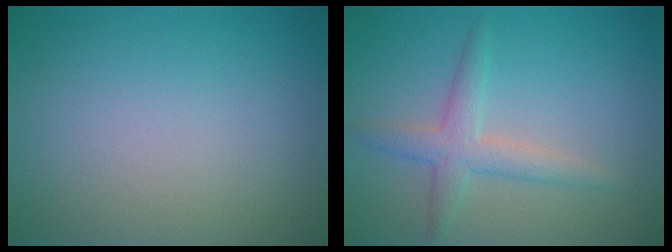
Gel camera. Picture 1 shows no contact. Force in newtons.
{"total": 2.8, "press": 2.8, "slide": 0.0}